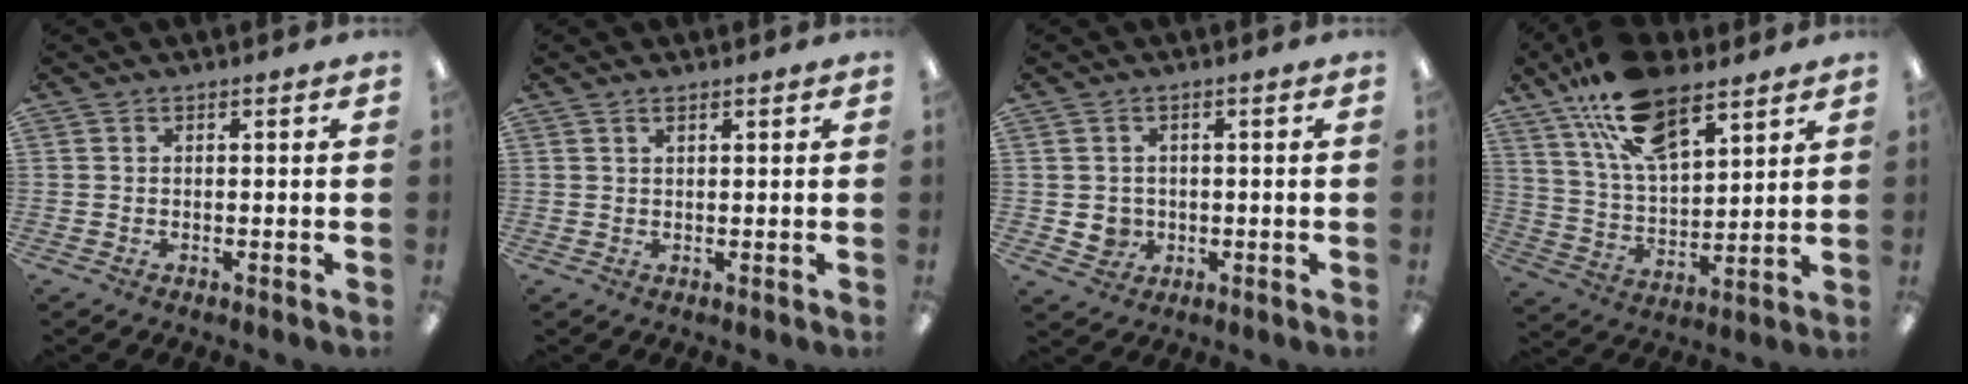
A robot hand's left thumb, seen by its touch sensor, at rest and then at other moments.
{"total": 1.5, "force": [1.1, 0.5, 1.0], "torque": [-0.022, 0.001, 0.019]}
{"total": 3.2, "force": [0.1, 3.1, 0.9], "torque": [-0.011, 0.001, 0.003]}
{"total": 18.3, "force": [12.1, 8.3, 11.0], "torque": [-0.205, -0.044, 0.217]}